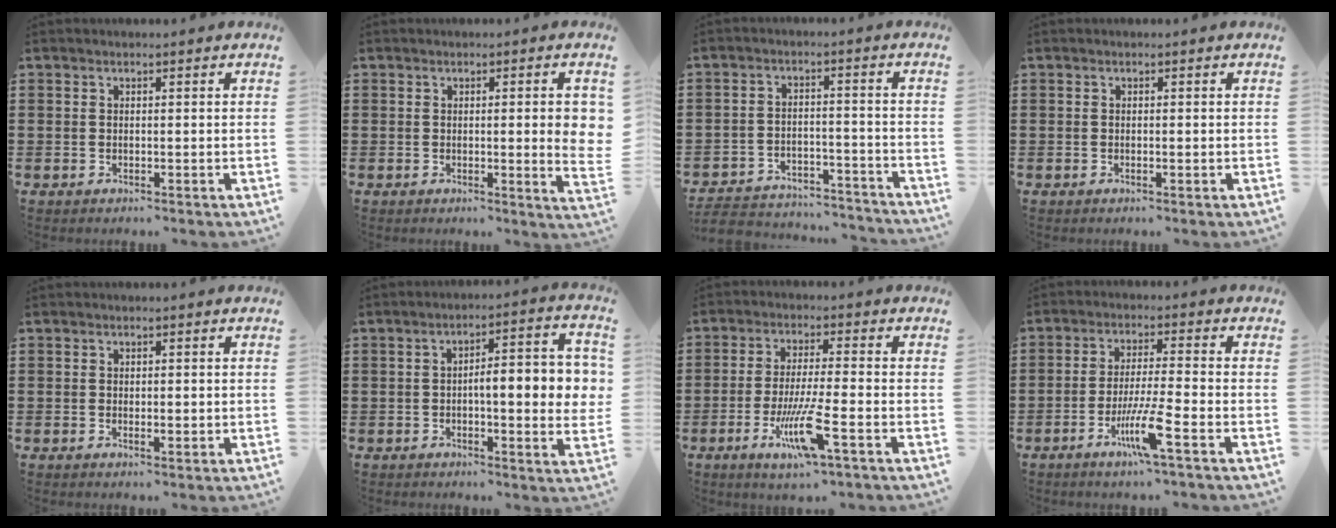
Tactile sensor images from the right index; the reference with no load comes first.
{"total": 5.9, "force": [0.3, 0.6, 5.8], "torque": [-0.077, -0.013, 0.000]}
{"total": 5.1, "force": [-4.9, 0.8, 1.0], "torque": [-0.024, 0.005, -0.099]}
{"total": 0.0}
{"total": 0.8, "force": [0.1, 0.5, 0.6], "torque": [-0.013, 0.006, 0.000]}
{"total": 7.4, "force": [-0.2, 1.8, 7.2], "torque": [-0.112, 0.001, -0.009]}
{"total": 9.2, "force": [-3.9, 1.1, 8.2], "torque": [-0.162, -0.014, -0.073]}
{"total": 7.7, "force": [-3.6, 0.2, 6.7], "torque": [-0.134, -0.014, -0.069]}